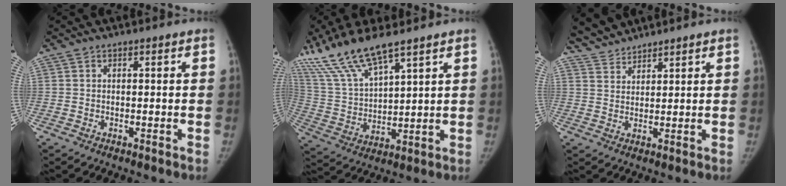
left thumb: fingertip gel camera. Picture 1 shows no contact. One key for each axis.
{"total": 16.0, "fx": 11.8, "fy": 3.8, "fz": 10.1, "tx": -0.206, "ty": -0.042, "tz": 0.242}
{"total": 4.5, "fx": 4.4, "fy": 0.9, "fz": 0.0, "tx": 0.004, "ty": -0.010, "tz": 0.091}